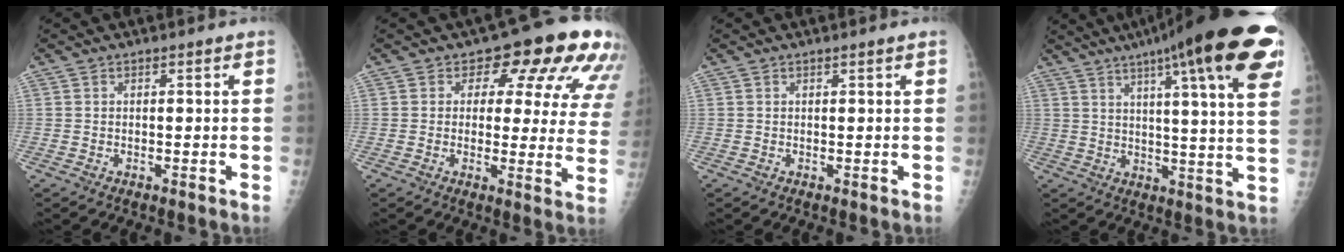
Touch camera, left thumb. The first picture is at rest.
{"total": 14.9, "force": [8.0, 7.8, 9.8], "torque": [-0.064, -0.034, 0.074]}
{"total": 0.6, "force": [0.4, -0.1, 0.4], "torque": [-0.014, -0.002, 0.010]}
{"total": 25.8, "force": [14.4, 3.9, 21.1], "torque": [-0.280, -0.020, 0.188]}